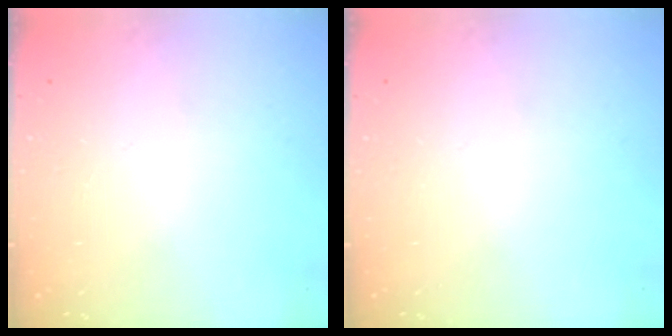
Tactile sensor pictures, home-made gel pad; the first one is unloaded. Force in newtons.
{"total": 0.0}